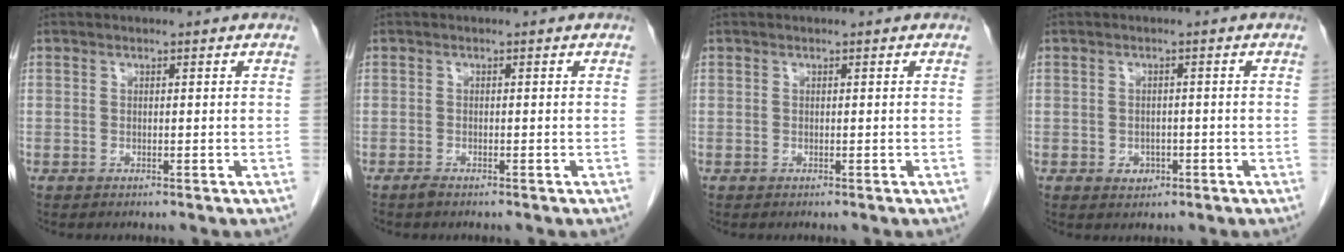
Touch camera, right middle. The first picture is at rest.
{"total": 0.6, "force": [-0.6, 0.0, 0.2], "torque": [-0.011, -0.002, -0.011]}
{"total": 0.0}
{"total": 2.0, "force": [-0.8, 1.6, 0.9], "torque": [-0.013, 0.004, -0.004]}